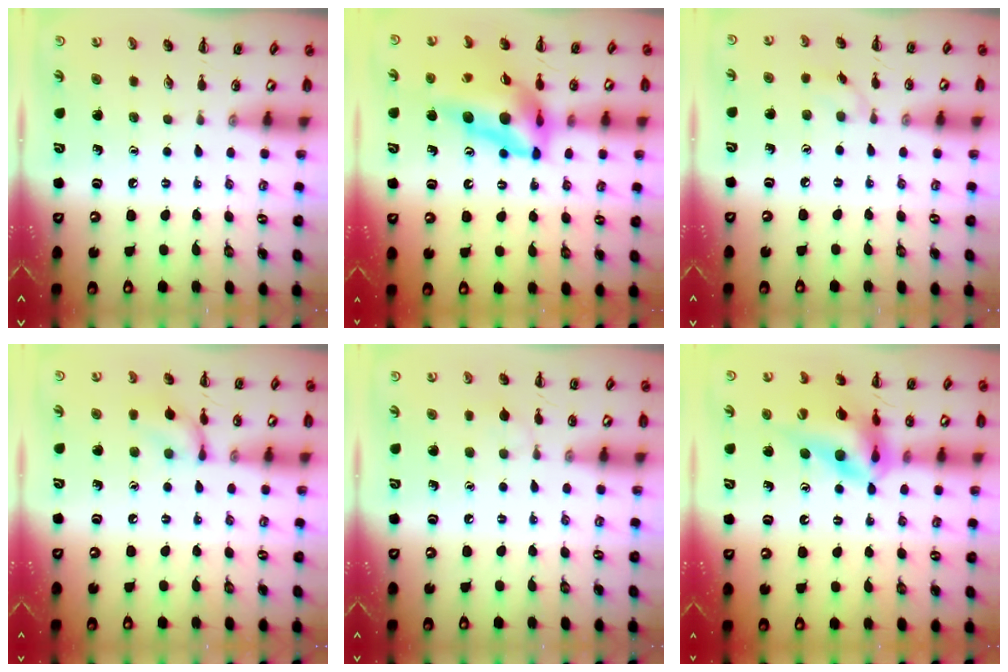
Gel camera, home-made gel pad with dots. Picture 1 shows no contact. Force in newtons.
{"total": 15.8, "press": 15.0, "slide": 4.9}
{"total": 3.4, "press": 3.2, "slide": 1.1}
{"total": 9.0, "press": 9.0, "slide": 0.6}
{"total": 5.2, "press": 5.0, "slide": 1.6}
{"total": 15.1, "press": 14.4, "slide": 4.5}